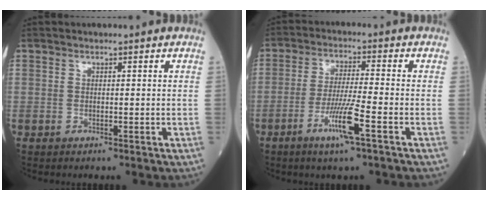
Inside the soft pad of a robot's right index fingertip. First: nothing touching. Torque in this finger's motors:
{"motor_torque": [1.14, -0.39, 0.48, 0.11]}